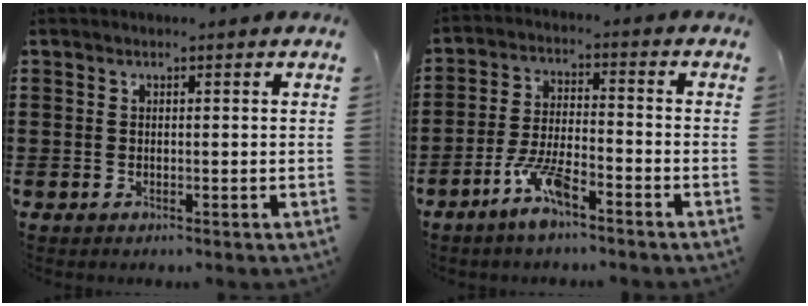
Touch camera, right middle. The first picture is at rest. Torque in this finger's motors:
{"motor_torque": [1.38, 0.76, 0.18, 0.08]}